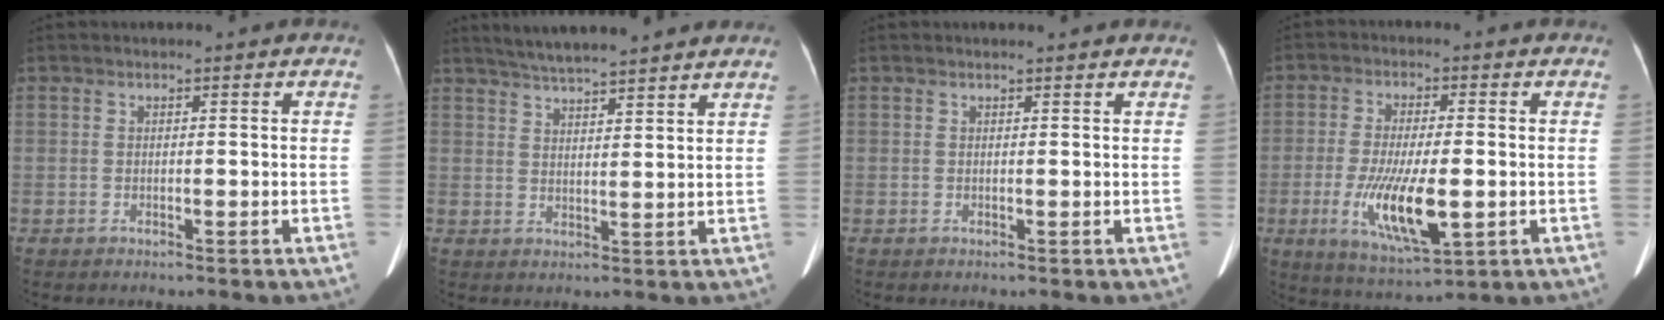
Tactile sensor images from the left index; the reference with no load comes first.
{"total": 11.3, "force": [10.2, 0.7, 5.0], "torque": [-0.082, 0.025, 0.145]}
{"total": 2.3, "force": [2.2, 0.2, 0.7], "torque": [-0.014, 0.010, 0.021]}
{"total": 11.2, "force": [-2.6, 2.7, 10.6], "torque": [-0.208, -0.027, -0.035]}